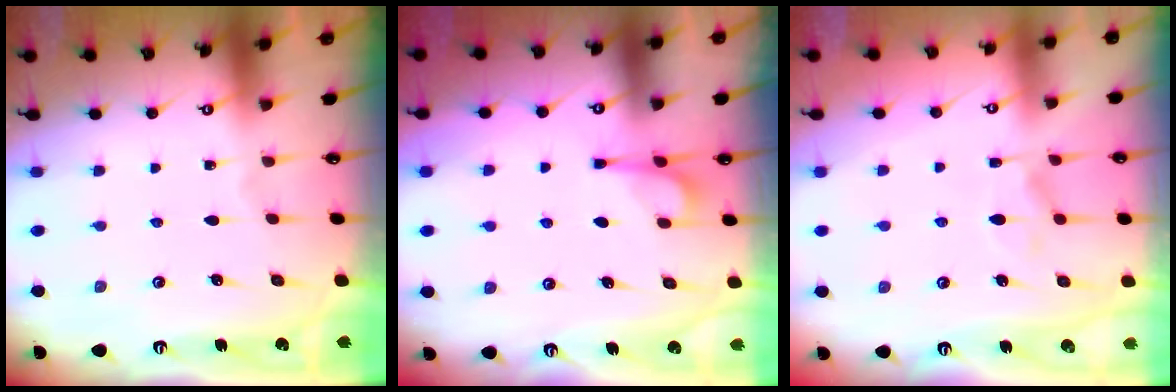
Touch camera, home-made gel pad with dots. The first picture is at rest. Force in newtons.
{"total": 5.5, "press": 5.5, "slide": 0.7}
{"total": 1.4, "press": 0.3, "slide": 1.3}